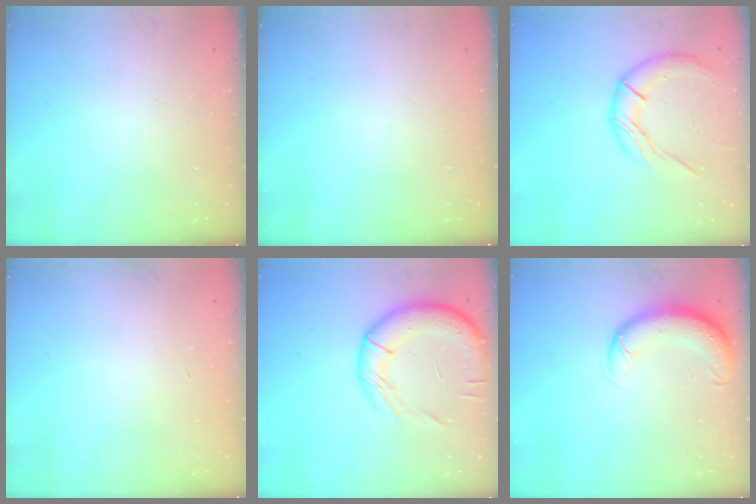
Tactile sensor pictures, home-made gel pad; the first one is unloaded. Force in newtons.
{"total": 0.0}
{"total": 13.4, "press": 13.4, "slide": 1.3}
{"total": 0.0}
{"total": 15.7, "press": 15.5, "slide": 2.0}
{"total": 9.1, "press": 8.7, "slide": 2.5}